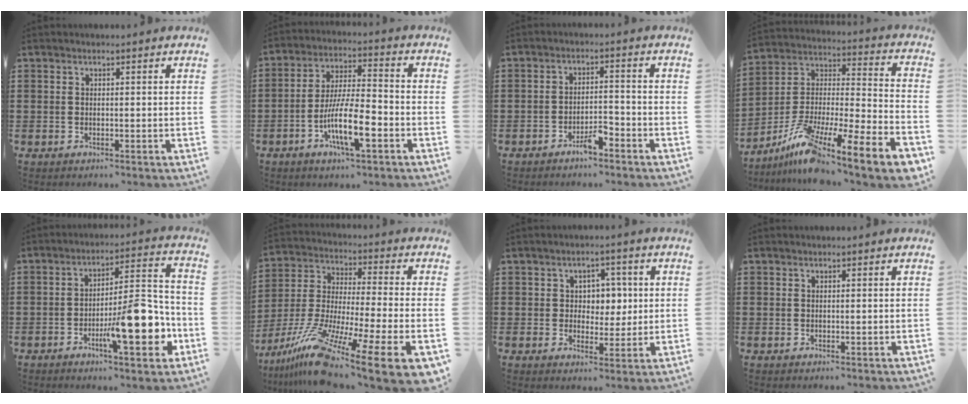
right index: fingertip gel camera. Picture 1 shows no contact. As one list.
[{"total": 10.5, "force": [-4.2, 2.7, 9.2], "torque": [-0.188, -0.006, -0.079]}, {"total": 3.4, "force": [-2.7, 0.7, 1.9], "torque": [-0.033, 0.006, -0.051]}, {"total": 11.9, "force": [-9.0, 0.7, 7.8], "torque": [-0.136, -0.002, -0.169]}, {"total": 13.3, "force": [-5.1, 4.0, 11.6], "torque": [-0.162, -0.003, -0.089]}, {"total": 15.8, "force": [-11.3, 1.5, 11.0], "torque": [-0.224, 0.002, -0.200]}, {"total": 4.3, "force": [1.0, 3.8, 1.7], "torque": [-0.034, 0.009, 0.013]}, {"total": 0.0}]